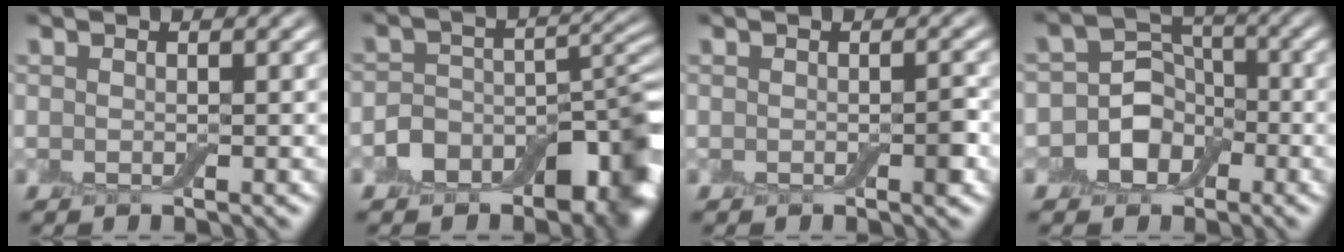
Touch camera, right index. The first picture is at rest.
{"total": 8.3, "force": [-5.1, 4.9, 4.4], "torque": [-0.051, -0.007, -0.088]}
{"total": 0.9, "force": [-0.4, 0.4, 0.7], "torque": [-0.010, 0.000, -0.005]}
{"total": 6.1, "force": [-1.9, 5.1, 2.6], "torque": [-0.016, 0.012, -0.059]}